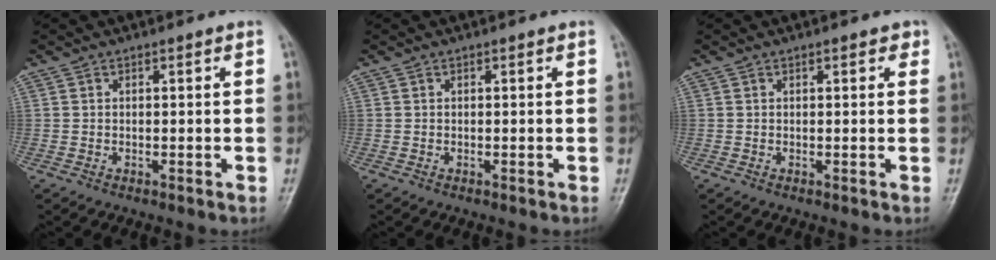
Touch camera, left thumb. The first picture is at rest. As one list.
[{"total": 0.0}, {"total": 1.4, "force": [0.7, 0.7, 1.0], "torque": [-0.005, 0.000, 0.007]}]